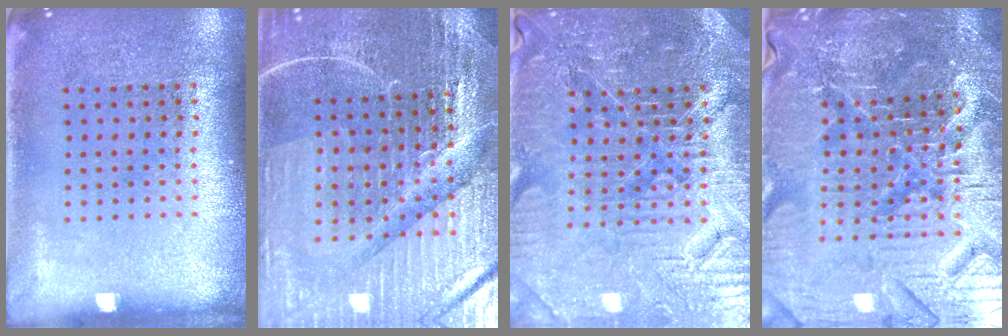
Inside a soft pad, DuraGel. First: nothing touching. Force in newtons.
{"total": 5.2, "press": 4.9, "slide": 1.6}
{"total": 4.6, "press": 4.4, "slide": 1.3}
{"total": 5.8, "press": 5.5, "slide": 1.9}